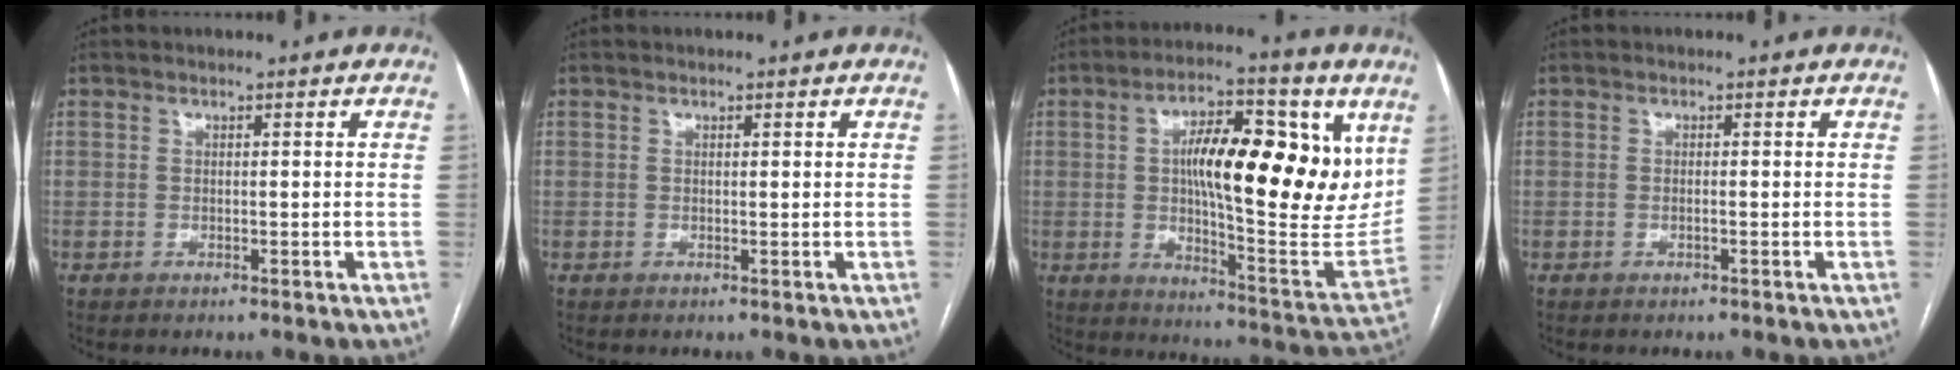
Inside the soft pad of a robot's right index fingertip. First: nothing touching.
{"total": 0.0}
{"total": 22.5, "force": [6.4, 6.3, 20.7], "torque": [-0.304, 0.014, 0.096]}
{"total": 0.5, "force": [-0.1, 0.0, 0.5], "torque": [-0.011, 0.000, -0.002]}